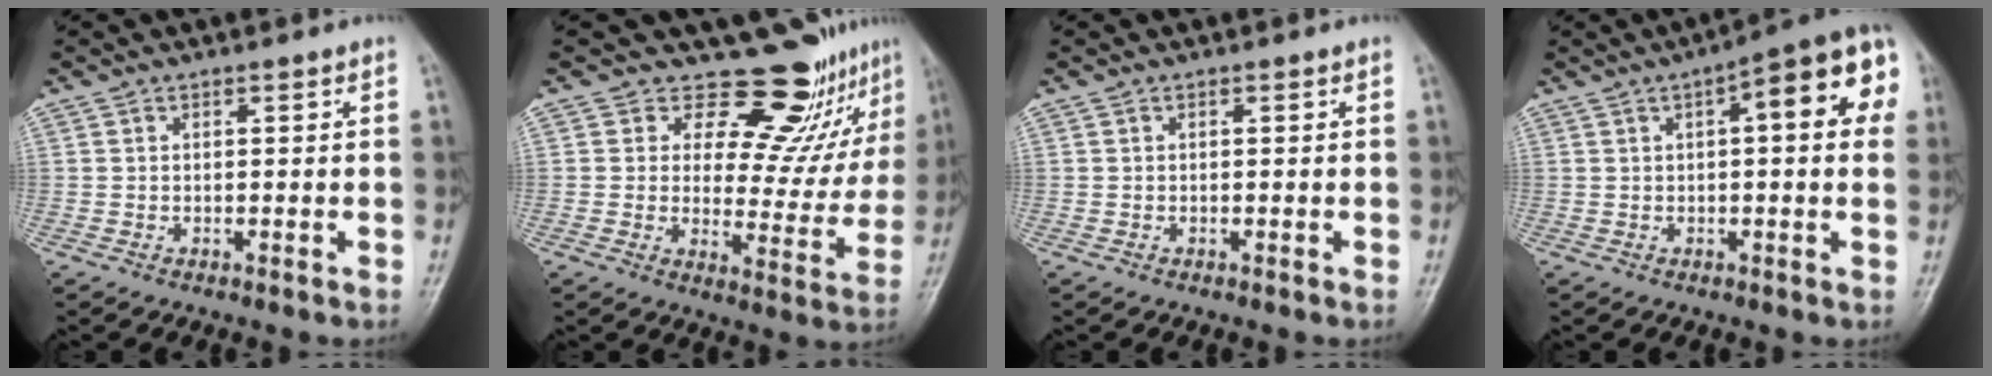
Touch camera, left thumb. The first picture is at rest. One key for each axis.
{"total": 14.0, "fx": 11.7, "fy": 6.0, "fz": 4.8, "tx": -0.009, "ty": -0.096, "tz": 0.145}
{"total": 0.0}
{"total": 13.6, "fx": 3.7, "fy": 4.4, "fz": 12.3, "tx": -0.132, "ty": 0.023, "tz": 0.034}